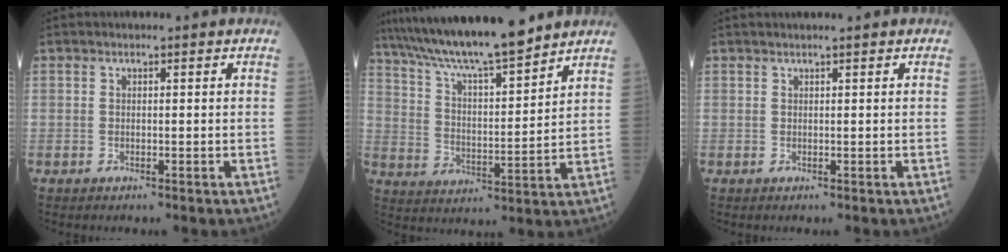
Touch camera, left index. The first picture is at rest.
{"total": 16.3, "force": [14.1, 0.9, 8.2], "torque": [-0.144, 0.007, 0.242]}
{"total": 1.6, "force": [1.4, 0.0, 0.8], "torque": [-0.003, 0.012, 0.021]}